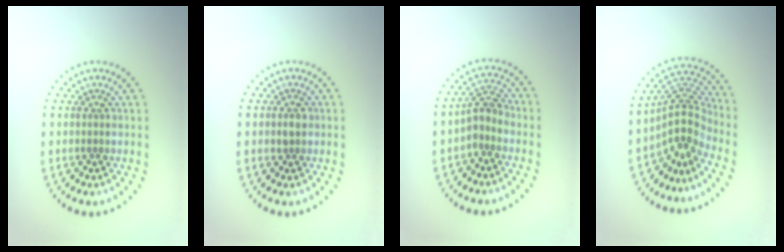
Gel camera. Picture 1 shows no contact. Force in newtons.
{"total": 1.3, "press": 1.3, "slide": 0.3}
{"total": 2.5, "press": 2.1, "slide": 1.5}
{"total": 4.1, "press": 2.8, "slide": 2.9}